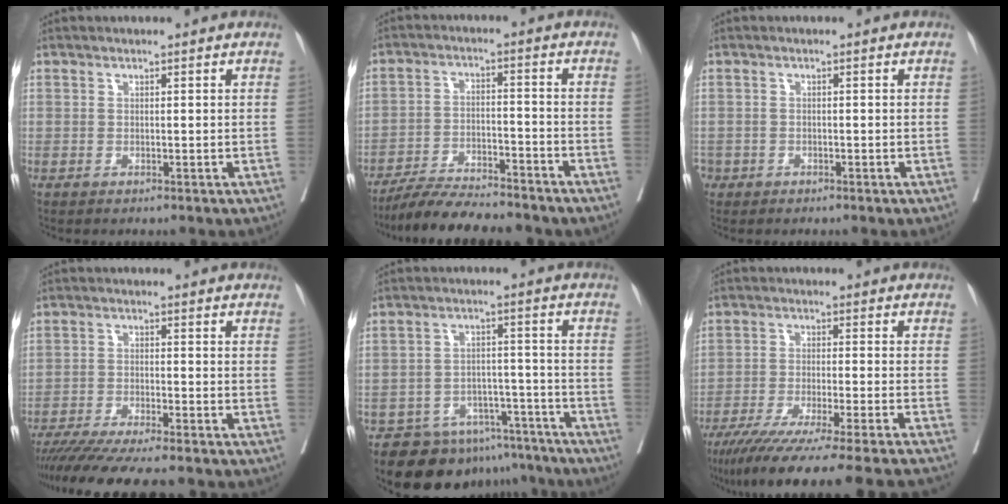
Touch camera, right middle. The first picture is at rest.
{"total": 12.2, "force": [-11.0, 1.6, 5.1], "torque": [-0.077, -0.009, -0.176]}
{"total": 1.6, "force": [-1.0, 1.2, 0.2], "torque": [-0.007, 0.003, -0.019]}
{"total": 14.4, "force": [-12.6, 0.5, 7.0], "torque": [-0.098, -0.030, -0.191]}
{"total": 13.3, "force": [-11.3, 6.3, 2.9], "torque": [-0.028, 0.028, -0.152]}
{"total": 21.6, "force": [-18.7, -1.7, 10.8], "torque": [-0.128, -0.075, -0.276]}